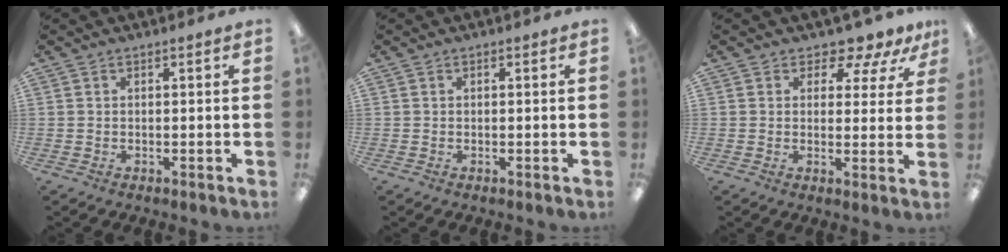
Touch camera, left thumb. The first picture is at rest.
{"total": 0.0}
{"total": 5.6, "force": [4.7, 2.3, 2.1], "torque": [-0.029, -0.034, 0.080]}